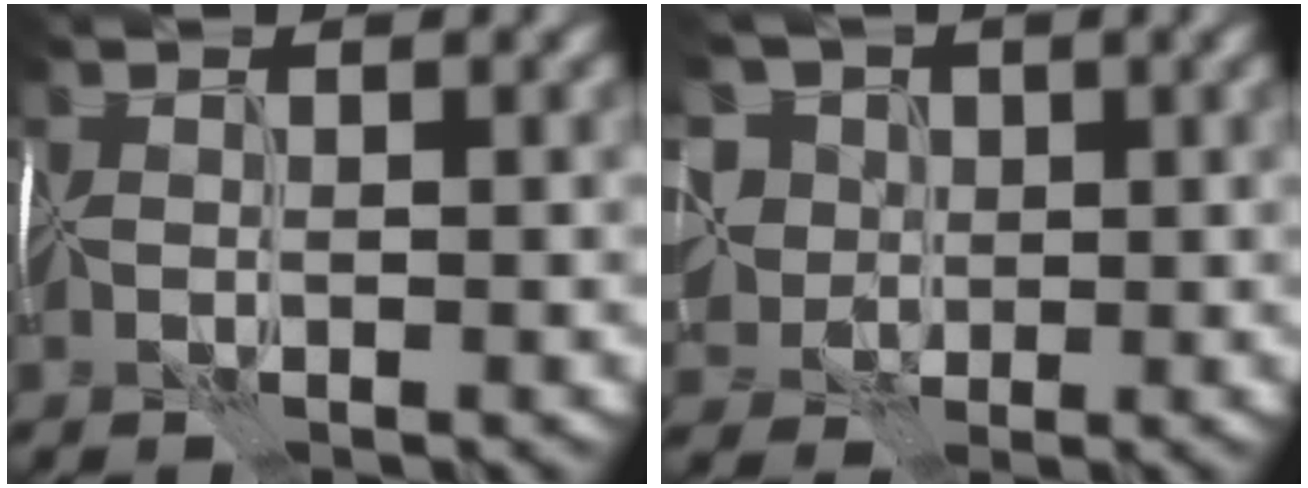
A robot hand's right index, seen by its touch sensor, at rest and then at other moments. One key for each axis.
{"total": 7.5, "fx": 2.4, "fy": 6.2, "fz": 3.4, "tx": -0.069, "ty": 0.016, "tz": 0.026}